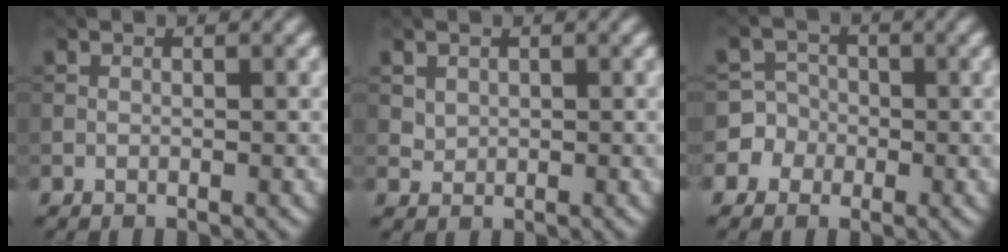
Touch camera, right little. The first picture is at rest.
{"total": 0.9, "force": [0.6, 0.6, 0.2], "torque": [-0.007, -0.003, 0.017]}
{"total": 4.2, "force": [-1.6, 3.9, 0.0], "torque": [0.023, 0.012, -0.040]}